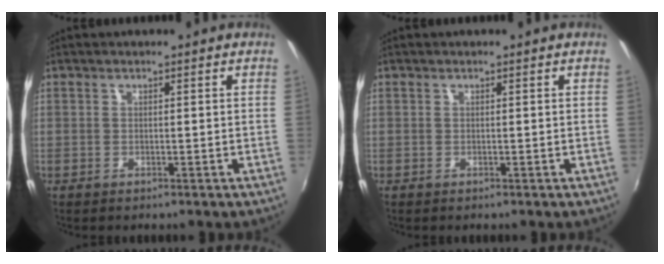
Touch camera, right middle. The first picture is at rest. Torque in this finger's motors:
{"motor_torque": [0.00, 0.00, 0.00, 0.00]}